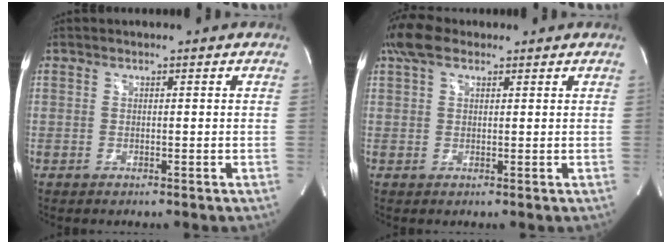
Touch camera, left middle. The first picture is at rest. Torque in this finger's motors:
{"motor_torque": [0.72, -0.48, 0.04, 0.07]}